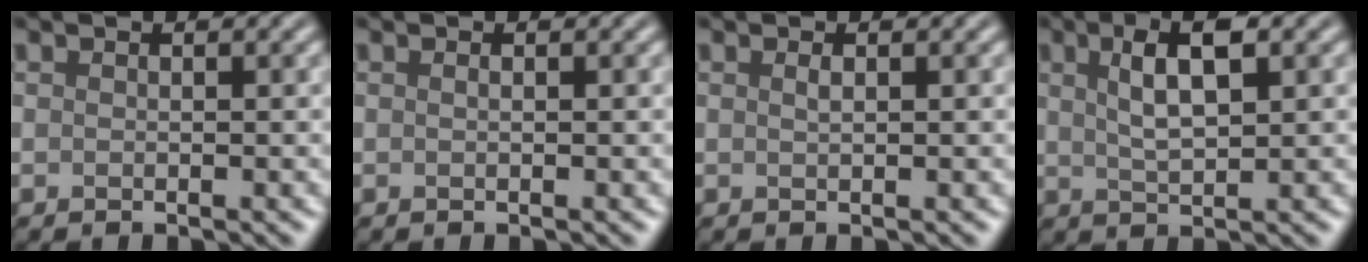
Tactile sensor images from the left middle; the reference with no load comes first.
{"total": 0.0}
{"total": 0.5, "force": [0.2, 0.2, 0.5], "torque": [-0.011, 0.001, 0.005]}
{"total": 4.7, "force": [1.7, 1.6, 4.1], "torque": [-0.077, 0.006, 0.030]}